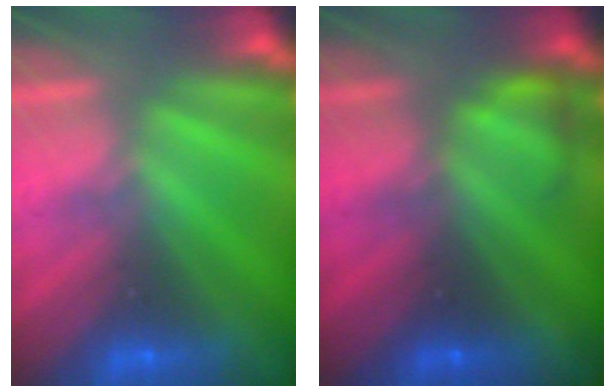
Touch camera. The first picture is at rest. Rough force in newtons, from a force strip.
{"total": 2.3}